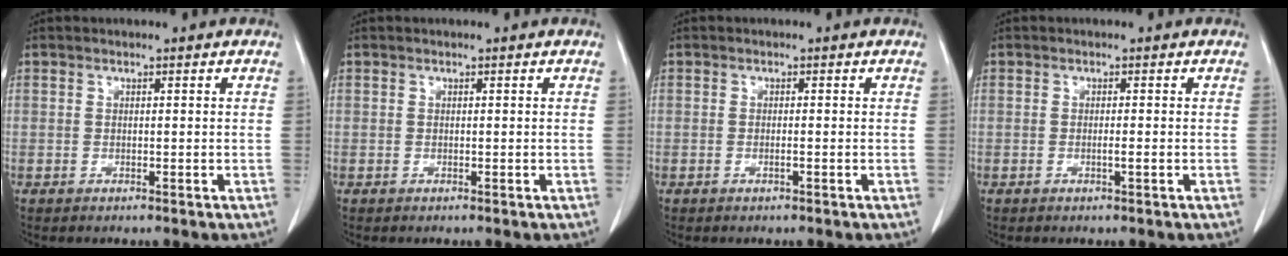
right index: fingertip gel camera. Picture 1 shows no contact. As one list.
[{"total": 0.0}, {"total": 1.1, "force": [-0.3, 0.3, 1.0], "torque": [-0.022, 0.000, -0.005]}, {"total": 1.4, "force": [-0.3, 0.3, 1.3], "torque": [-0.027, -0.001, -0.004]}]